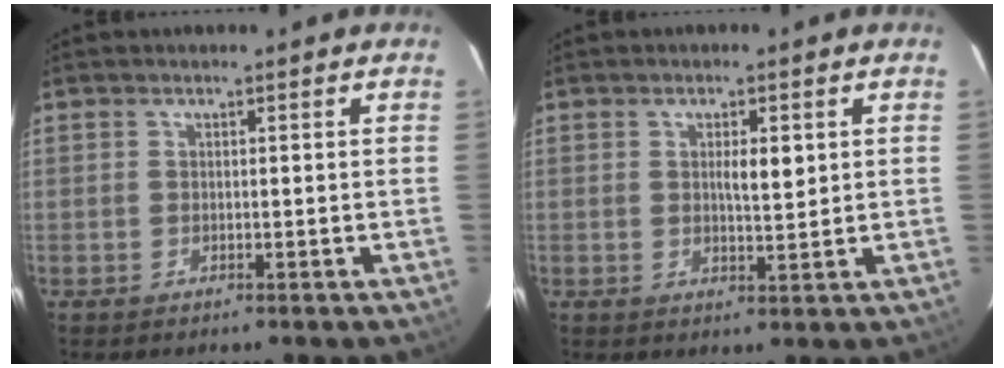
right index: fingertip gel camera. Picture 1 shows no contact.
{"total": 3.3, "force": [0.9, 0.8, 3.1], "torque": [-0.049, -0.002, 0.013]}